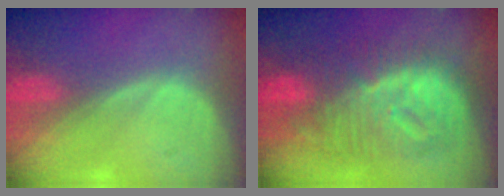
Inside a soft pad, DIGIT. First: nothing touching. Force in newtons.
{"total": 12.3, "press": 12.2, "slide": 1.3}